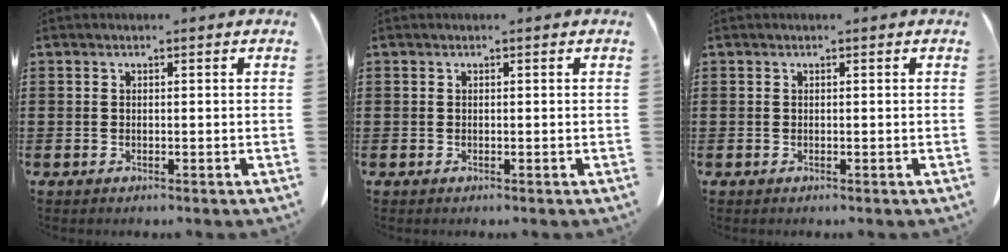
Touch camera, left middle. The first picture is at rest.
{"total": 0.0}
{"total": 0.0}